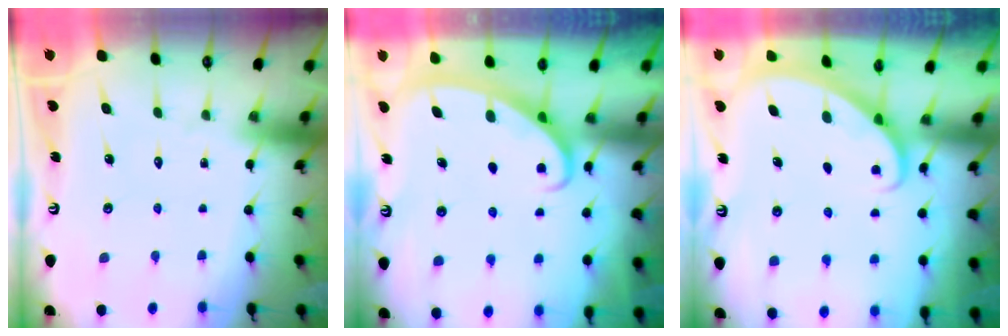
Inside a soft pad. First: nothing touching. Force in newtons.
{"total": 2.7, "press": 2.7, "slide": 0.4}
{"total": 1.9, "press": 1.9, "slide": 0.1}